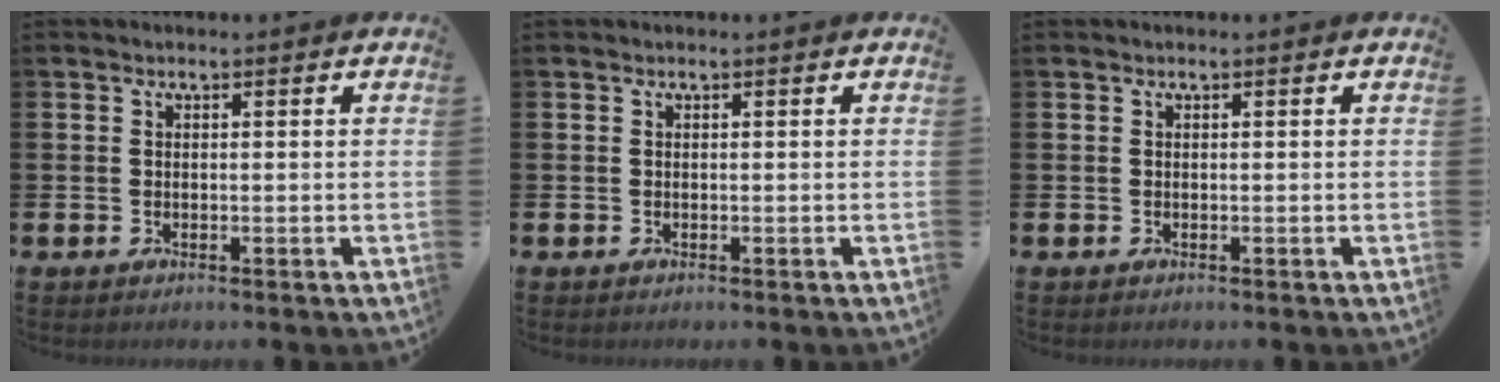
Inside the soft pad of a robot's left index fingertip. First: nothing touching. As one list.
[{"total": 0.0}, {"total": 0.0}]